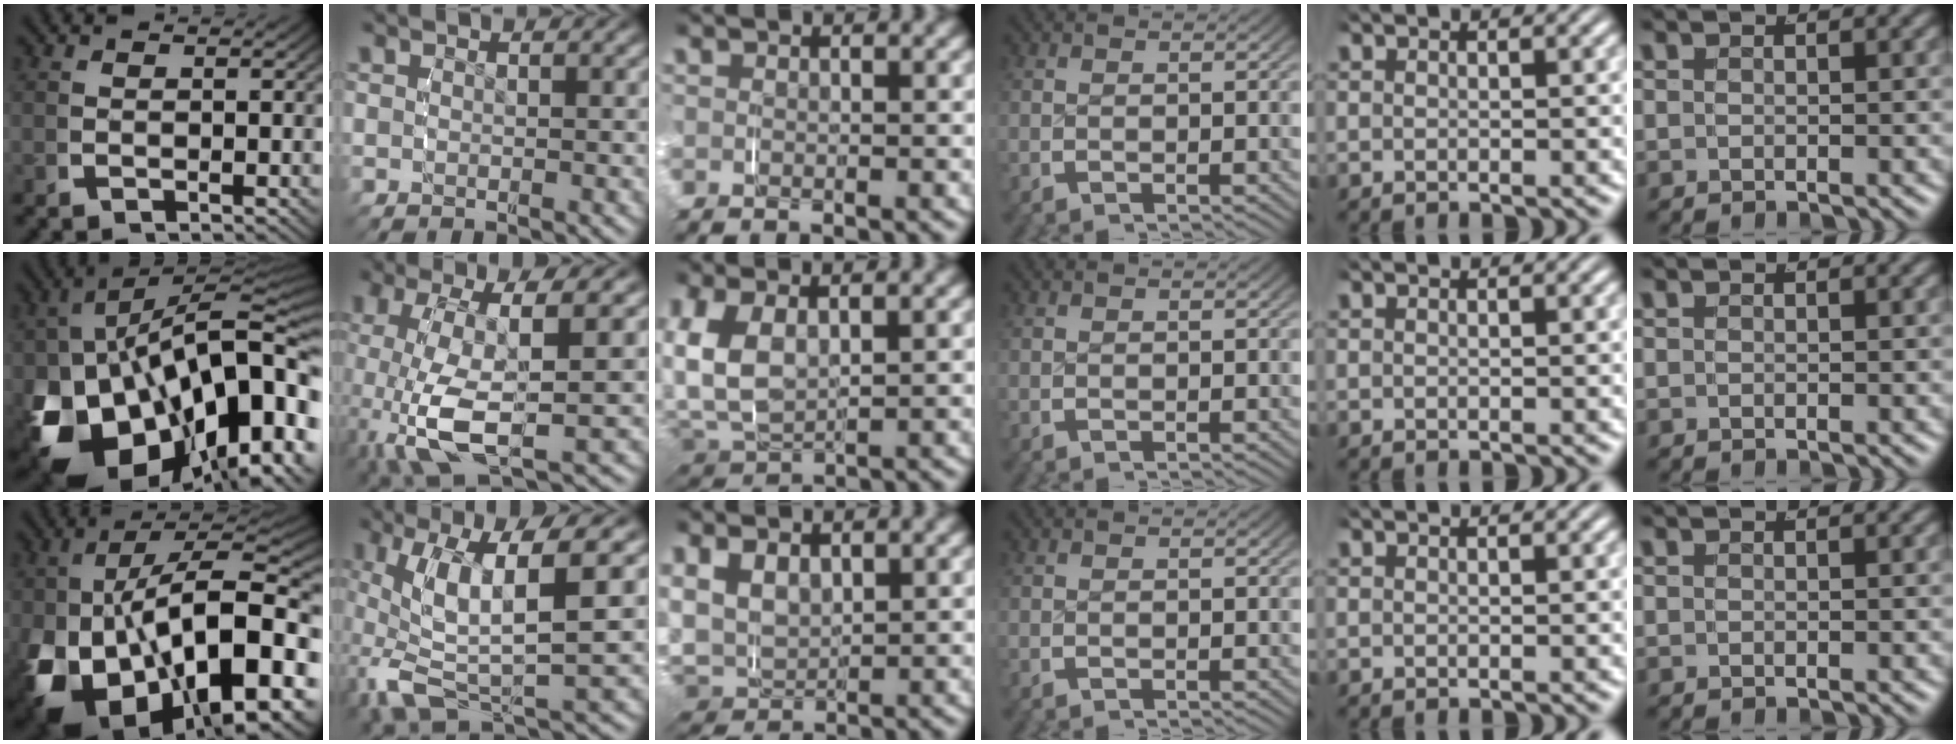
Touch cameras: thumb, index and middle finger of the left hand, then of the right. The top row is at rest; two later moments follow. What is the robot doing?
{"motion": "grasp_and_lifting", "object": "shoes"}